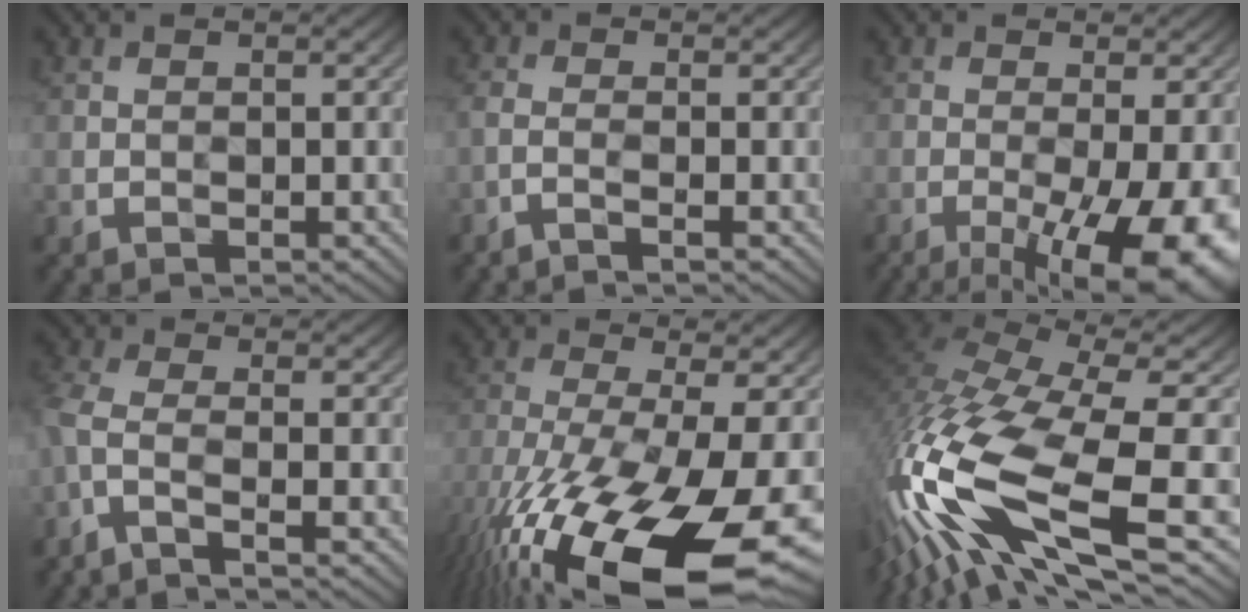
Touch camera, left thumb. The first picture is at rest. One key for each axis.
{"total": 2.0, "fx": -1.1, "fy": 0.4, "fz": 1.6, "tx": -0.032, "ty": 0.004, "tz": -0.035}
{"total": 12.8, "fx": -5.3, "fy": 3.7, "fz": 11.0, "tx": -0.157, "ty": -0.008, "tz": -0.068}
{"total": 3.9, "fx": -2.2, "fy": 0.9, "fz": 3.1, "tx": -0.072, "ty": 0.001, "tz": -0.064}
{"total": 19.5, "fx": -10.6, "fy": 6.5, "fz": 15.1, "tx": -0.306, "ty": -0.043, "tz": -0.172}
{"total": 18.5, "fx": -6.1, "fy": 6.9, "fz": 16.0, "tx": -0.378, "ty": -0.030, "tz": -0.104}